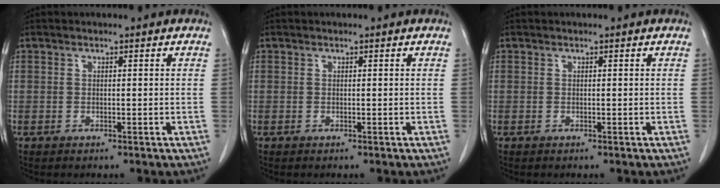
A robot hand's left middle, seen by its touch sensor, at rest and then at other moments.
{"total": 0.0}
{"total": 0.0}